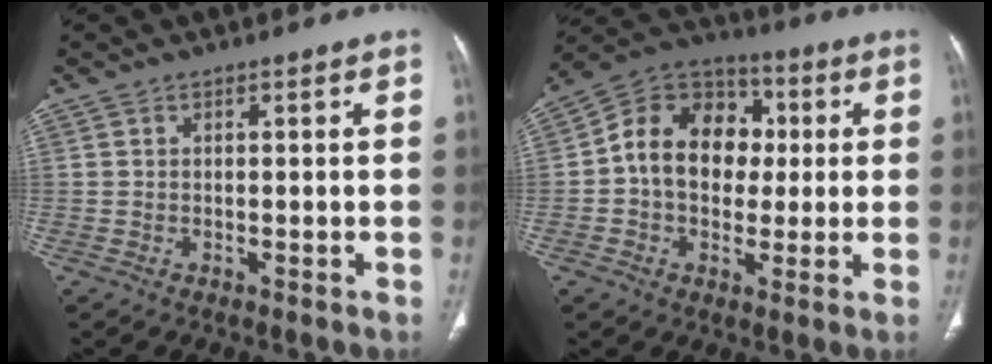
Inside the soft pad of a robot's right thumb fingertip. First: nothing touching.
{"total": 15.0, "force": [0.9, 11.6, 9.4], "torque": [-0.117, 0.030, 0.004]}